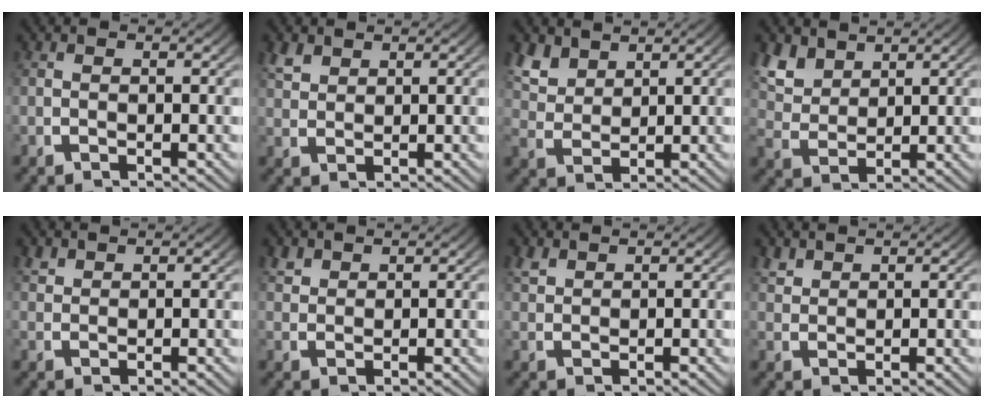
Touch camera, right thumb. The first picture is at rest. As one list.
[{"total": 2.1, "force": [1.7, 0.9, 0.7], "torque": [-0.013, 0.002, 0.040]}, {"total": 3.6, "force": [2.6, 1.9, 1.7], "torque": [-0.046, -0.003, 0.058]}, {"total": 4.2, "force": [2.6, 2.4, 2.2], "torque": [-0.059, -0.007, 0.060]}, {"total": 1.3, "force": [1.2, 0.3, 0.2], "torque": [-0.001, 0.002, 0.030]}, {"total": 1.6, "force": [1.4, 0.6, 0.3], "torque": [-0.003, 0.001, 0.033]}, {"total": 1.5, "force": [1.4, 0.4, 0.4], "torque": [-0.007, 0.004, 0.034]}, {"total": 1.7, "force": [1.6, 0.5, 0.4], "torque": [-0.006, 0.002, 0.039]}]